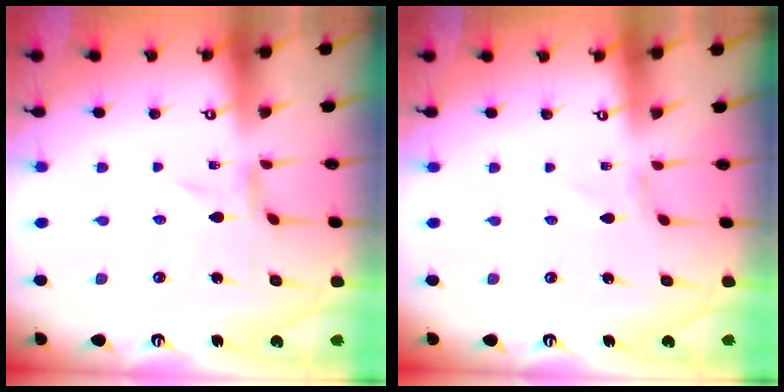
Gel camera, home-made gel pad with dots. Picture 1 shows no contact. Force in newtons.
{"total": 1.0, "press": 1.0, "slide": 0.1}